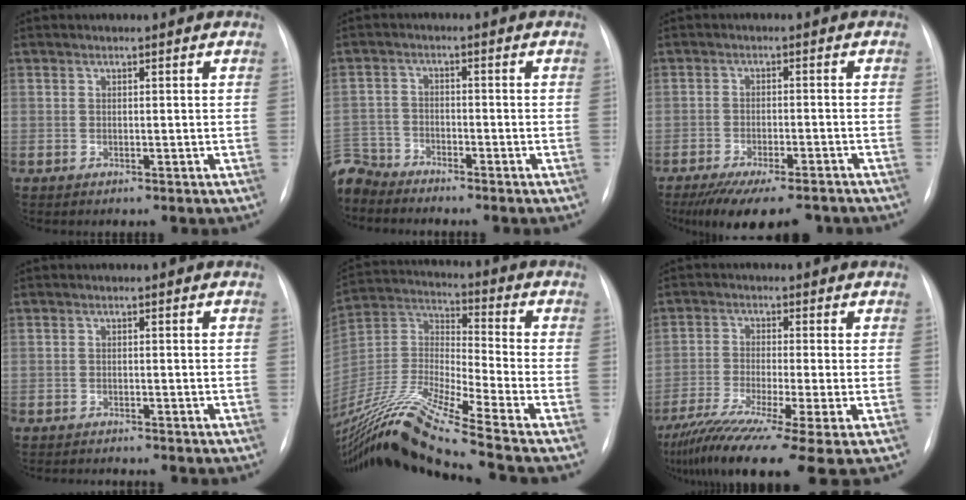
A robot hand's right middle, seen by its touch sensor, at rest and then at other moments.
{"total": 6.4, "force": [-6.2, 1.5, -0.2], "torque": [0.002, -0.004, -0.127]}
{"total": 12.7, "force": [-10.2, 3.1, 6.8], "torque": [-0.110, -0.015, -0.145]}
{"total": 2.6, "force": [-2.5, -0.3, 0.5], "torque": [-0.007, -0.009, -0.038]}
{"total": 20.7, "force": [-16.0, -1.2, 13.0], "torque": [-0.305, -0.023, -0.304]}
{"total": 13.1, "force": [-8.6, -0.4, 9.9], "torque": [-0.176, -0.041, -0.144]}